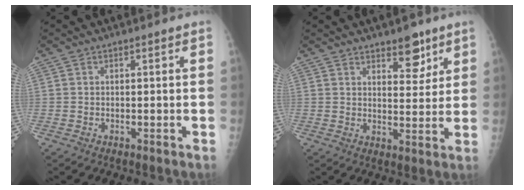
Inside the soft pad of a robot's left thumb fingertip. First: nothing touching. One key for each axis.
{"total": 6.5, "fx": 4.3, "fy": 3.0, "fz": 3.8, "tx": -0.024, "ty": -0.028, "tz": 0.062}